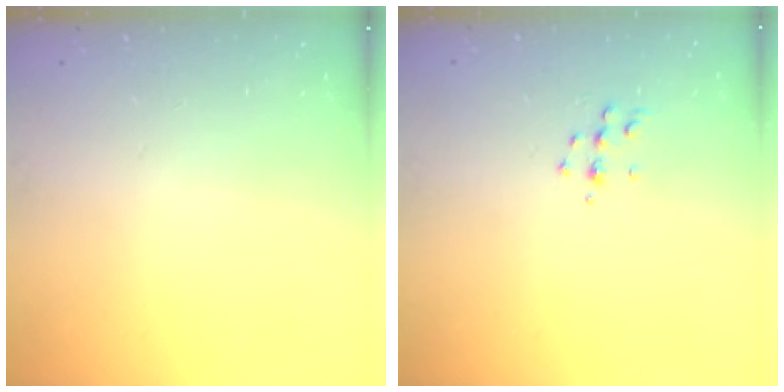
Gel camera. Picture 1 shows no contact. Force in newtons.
{"total": 4.7, "press": 4.6, "slide": 0.8}